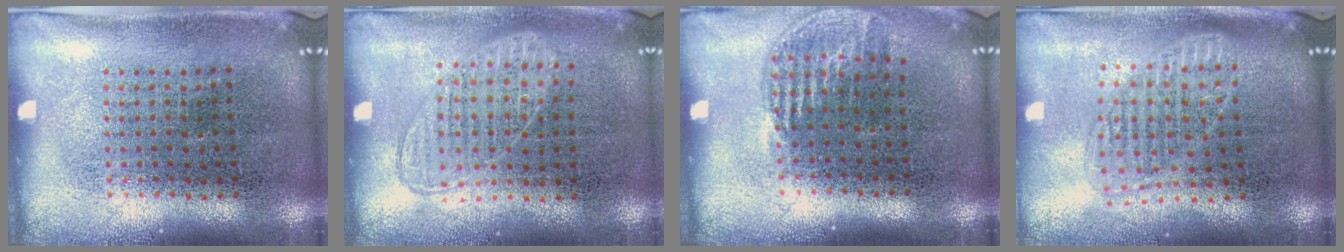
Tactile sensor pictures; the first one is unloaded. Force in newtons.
{"total": 0.9, "press": 0.9, "slide": 0.3}
{"total": 1.1, "press": 1.0, "slide": 0.6}
{"total": 1.6, "press": 1.4, "slide": 0.7}